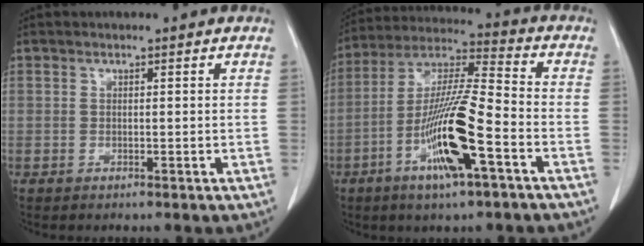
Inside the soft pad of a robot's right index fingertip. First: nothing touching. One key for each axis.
{"total": 15.1, "fx": -5.8, "fy": 1.3, "fz": 13.9, "tx": -0.271, "ty": -0.007, "tz": -0.106}